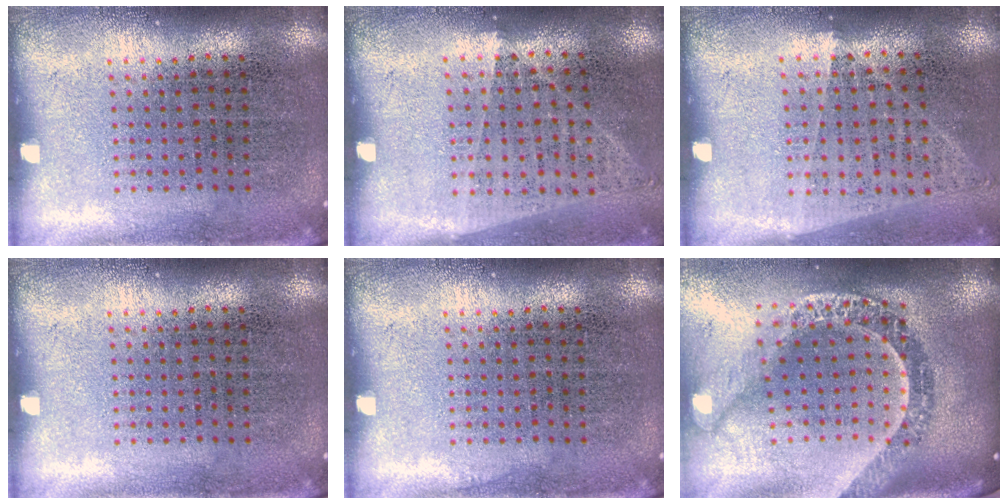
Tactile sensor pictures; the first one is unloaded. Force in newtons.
{"total": 1.0, "press": 0.9, "slide": 0.5}
{"total": 1.0, "press": 0.9, "slide": 0.5}
{"total": 0.0}
{"total": 0.0}
{"total": 3.0, "press": 2.3, "slide": 1.9}